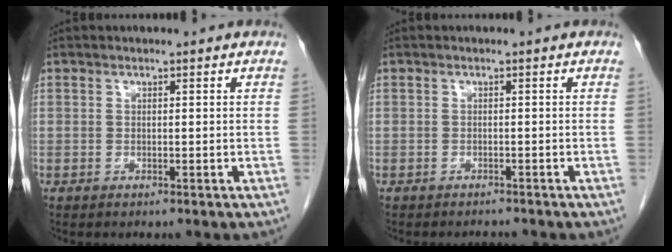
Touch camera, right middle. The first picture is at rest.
{"total": 1.4, "force": [-1.4, 0.2, 0.0], "torque": [-0.003, -0.005, -0.018]}